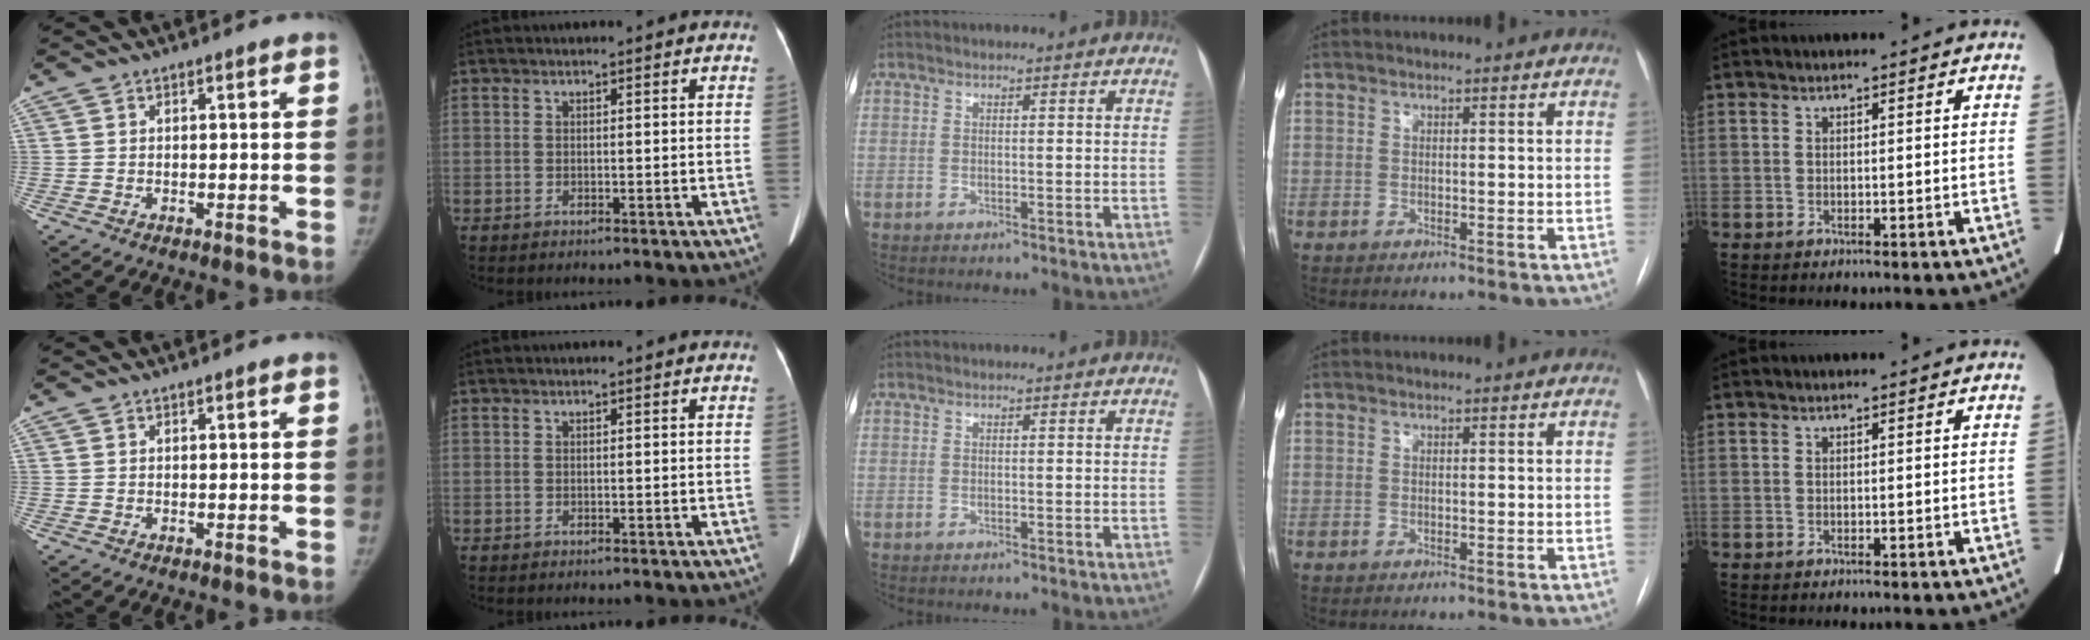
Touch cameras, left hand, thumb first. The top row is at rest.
{}